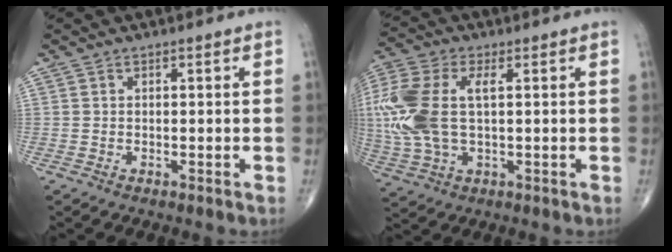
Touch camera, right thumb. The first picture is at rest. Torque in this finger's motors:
{"motor_torque": [0.46, 0.46, 1.37, 0.13, 0.21]}